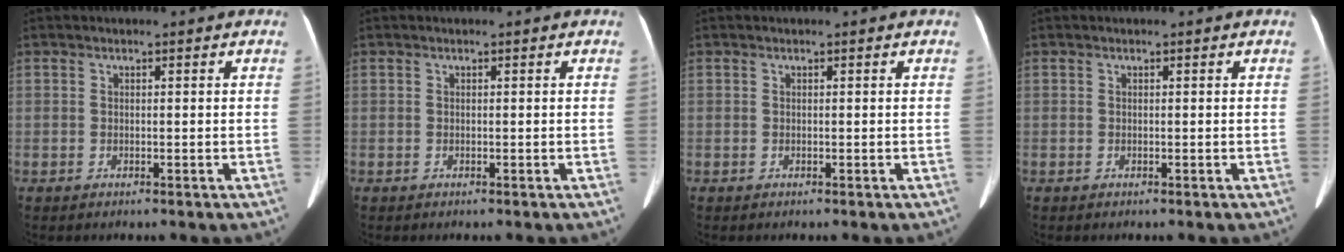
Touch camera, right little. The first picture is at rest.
{"total": 0.0}
{"total": 0.0}
{"total": 0.0}